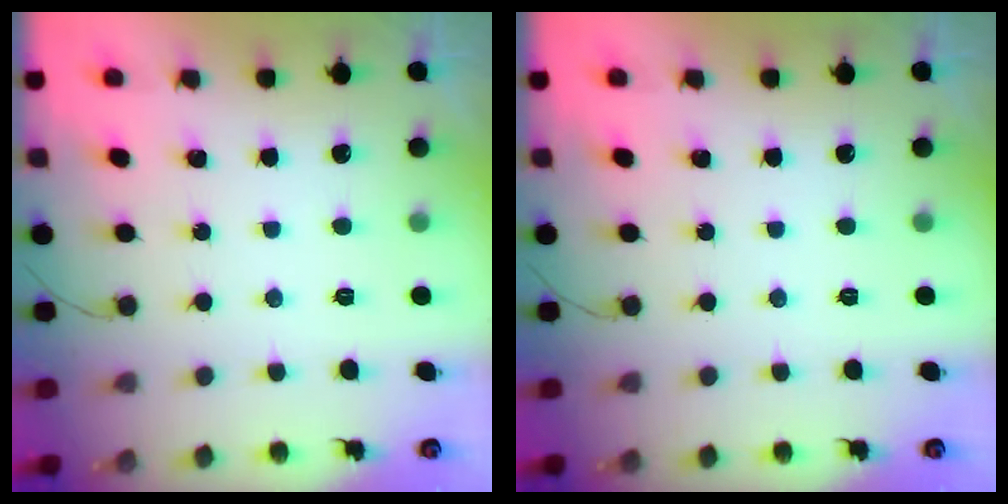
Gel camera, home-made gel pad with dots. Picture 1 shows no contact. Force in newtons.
{"total": 0.0}